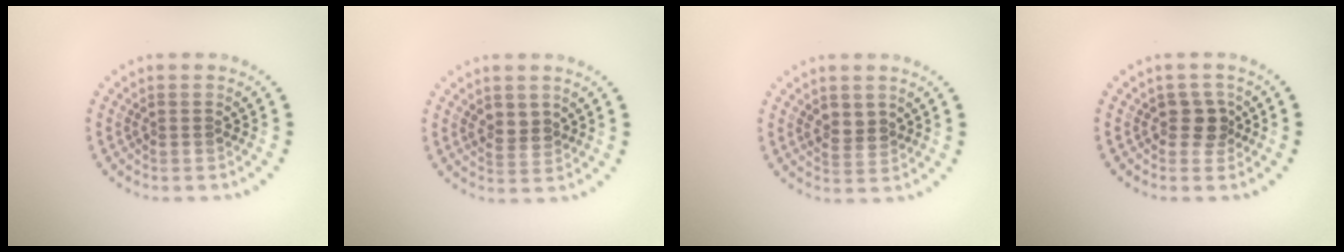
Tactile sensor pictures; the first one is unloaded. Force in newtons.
{"total": 1.7, "press": 1.6, "slide": 0.7}
{"total": 1.7, "press": 1.6, "slide": 0.7}
{"total": 1.8, "press": 1.5, "slide": 1.0}